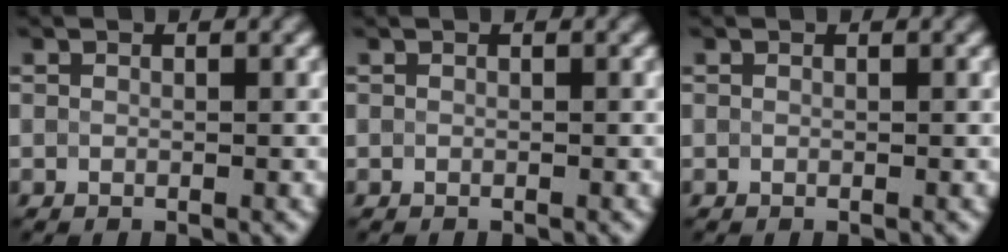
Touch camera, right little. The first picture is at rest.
{"total": 0.0}
{"total": 0.0}